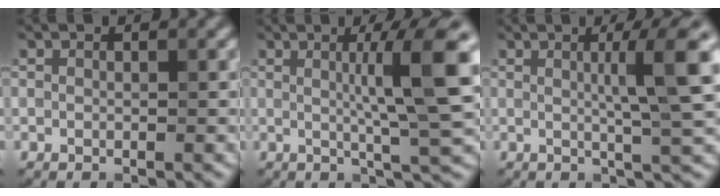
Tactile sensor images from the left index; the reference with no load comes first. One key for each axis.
{"total": 7.4, "fx": 1.0, "fy": 1.1, "fz": 7.2, "tx": -0.100, "ty": 0.009, "tz": 0.016}
{"total": 6.0, "fx": 1.1, "fy": 0.8, "fz": 5.8, "tx": -0.081, "ty": 0.008, "tz": 0.016}